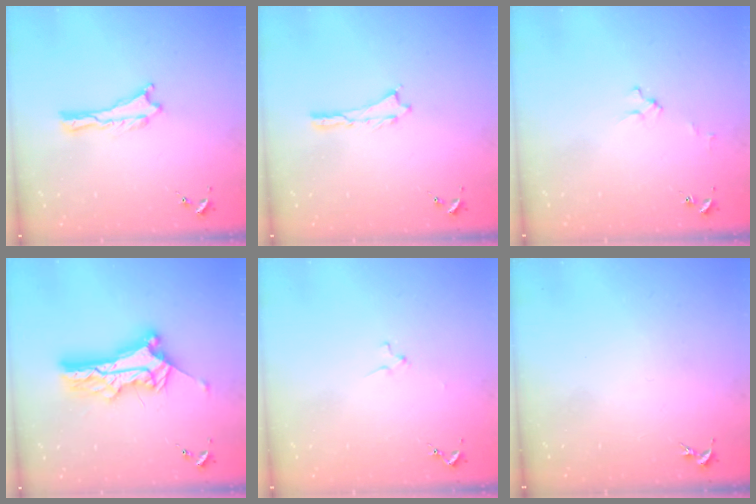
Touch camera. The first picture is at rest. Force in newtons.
{"total": 0.0}
{"total": 3.0, "press": 3.0, "slide": 0.2}
{"total": 10.8, "press": 10.8, "slide": 0.9}
{"total": 1.1, "press": 1.1, "slide": 0.1}
{"total": 0.0}